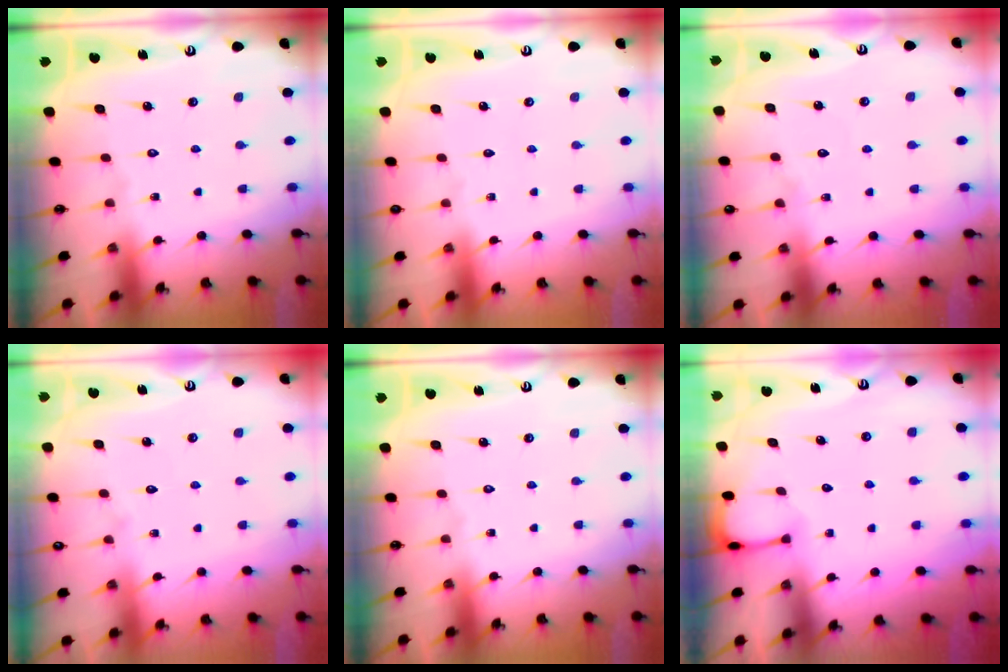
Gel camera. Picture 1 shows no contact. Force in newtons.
{"total": 0.0}
{"total": 4.4, "press": 4.4, "slide": 0.4}
{"total": 3.2, "press": 3.2, "slide": 0.5}
{"total": 0.0}
{"total": 1.9, "press": 1.9, "slide": 0.2}